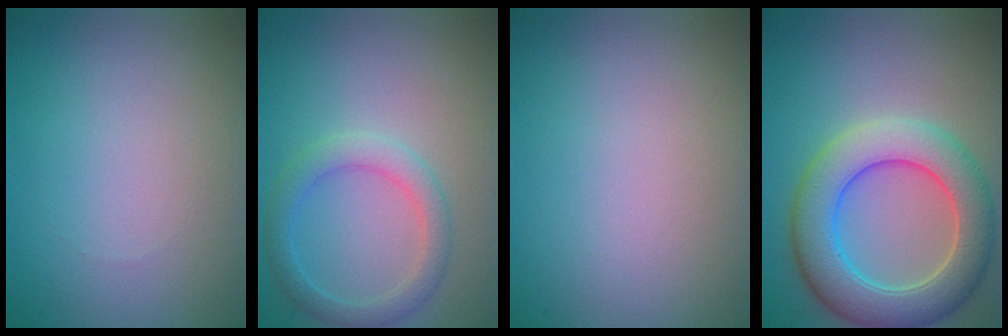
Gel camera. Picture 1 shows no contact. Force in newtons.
{"total": 2.7, "press": 2.7, "slide": 0.1}
{"total": 0.0}
{"total": 7.5, "press": 7.5, "slide": 0.3}